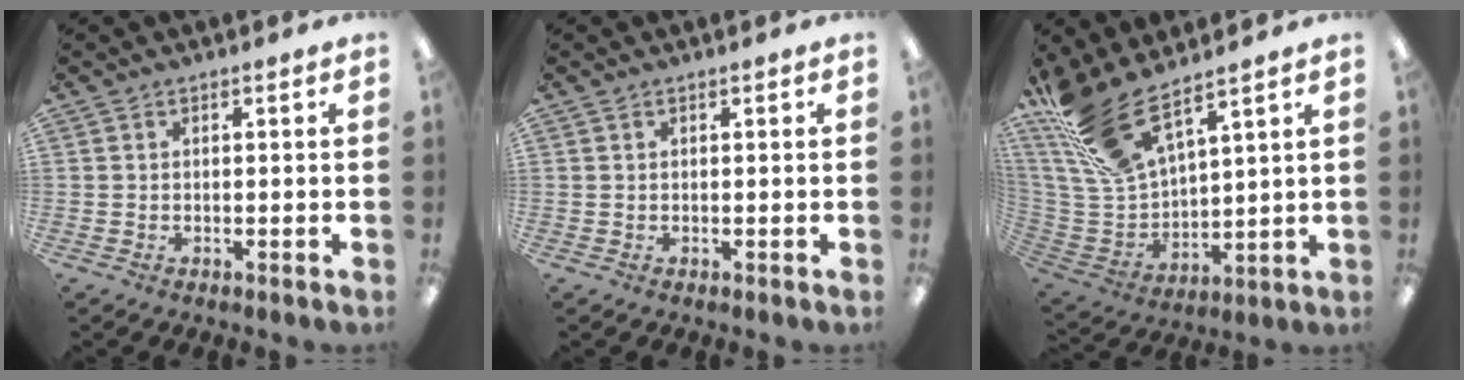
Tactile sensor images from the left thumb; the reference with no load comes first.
{"total": 0.0}
{"total": 16.6, "force": [12.3, 5.6, 9.7], "torque": [-0.241, -0.066, 0.222]}